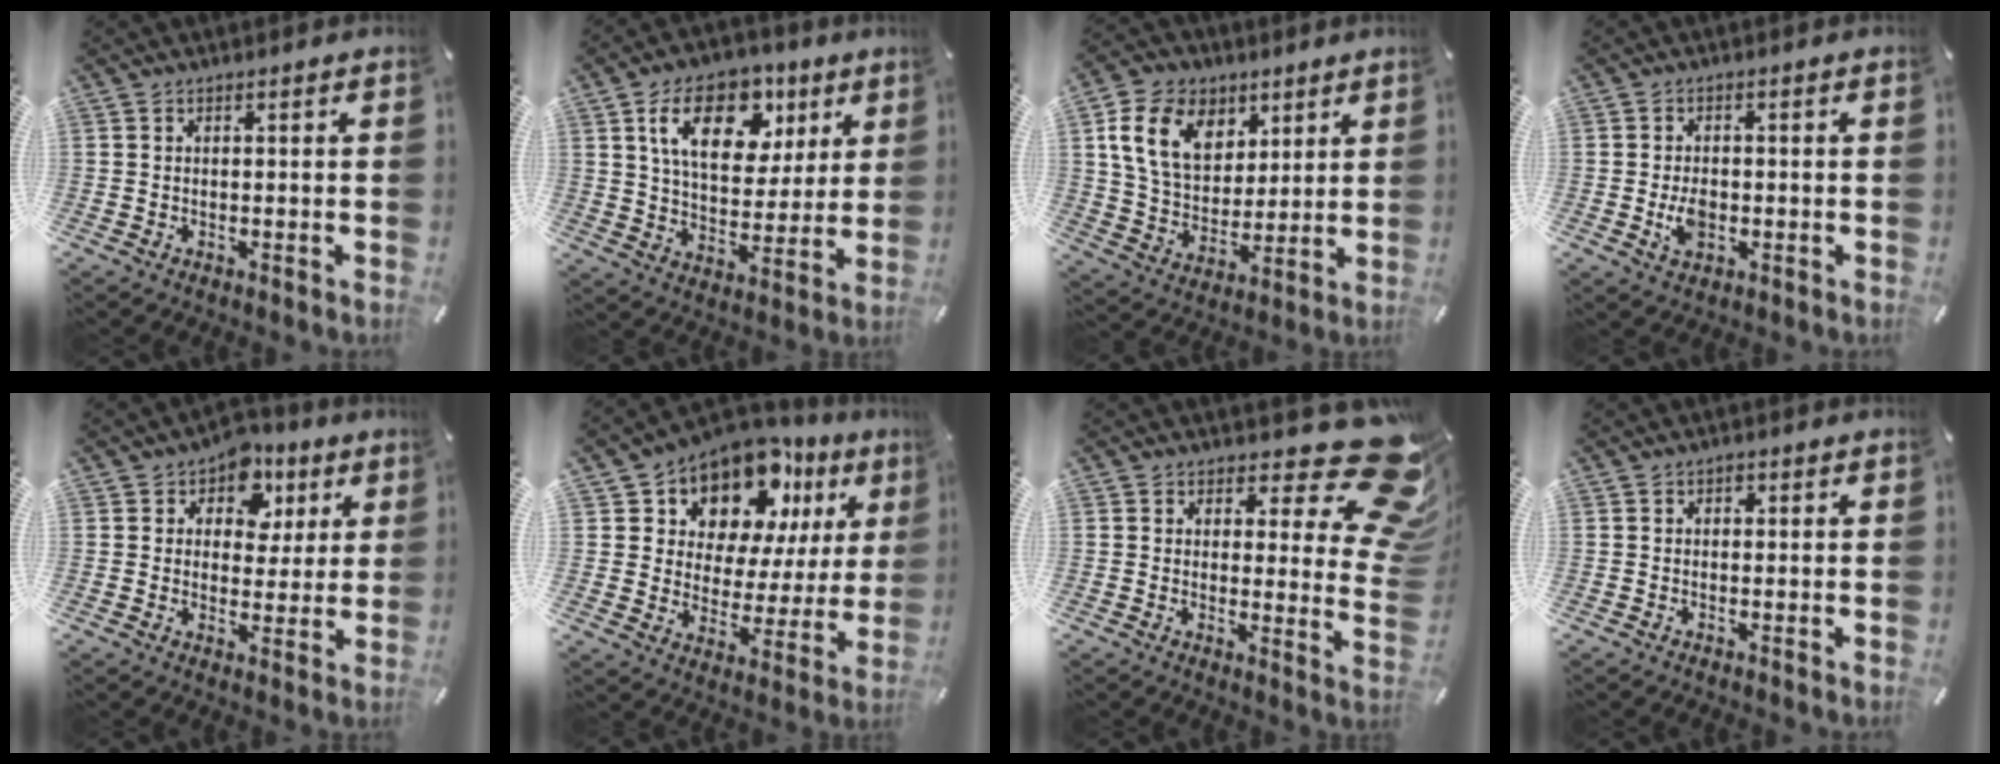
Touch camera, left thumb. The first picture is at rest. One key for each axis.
{"total": 16.4, "fx": 7.6, "fy": 10.5, "fz": 10.1, "tx": -0.163, "ty": -0.013, "tz": 0.134}
{"total": 14.4, "fx": 6.2, "fy": 10.8, "fz": 7.2, "tx": -0.151, "ty": -0.009, "tz": 0.119}
{"total": 4.8, "fx": -1.0, "fy": 3.2, "fz": 3.4, "tx": -0.071, "ty": -0.004, "tz": -0.021}
{"total": 8.9, "fx": 3.8, "fy": 7.0, "fz": 4.0, "tx": -0.051, "ty": -0.021, "tz": 0.061}
{"total": 12.6, "fx": 9.6, "fy": 7.4, "fz": 3.6, "tx": -0.066, "ty": -0.090, "tz": 0.172}
{"total": 16.3, "fx": 9.4, "fy": 5.8, "fz": 12.0, "tx": -0.144, "ty": -0.080, "tz": 0.155}
{"total": 1.0, "fx": 0.1, "fy": 0.9, "fz": 0.3, "tx": -0.006, "ty": 0.008, "tz": 0.001}